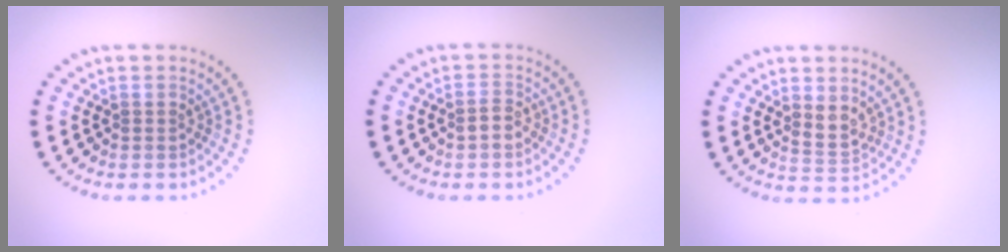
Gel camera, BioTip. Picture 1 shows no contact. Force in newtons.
{"total": 1.3, "press": 1.3, "slide": 0.3}
{"total": 2.1, "press": 1.7, "slide": 1.3}